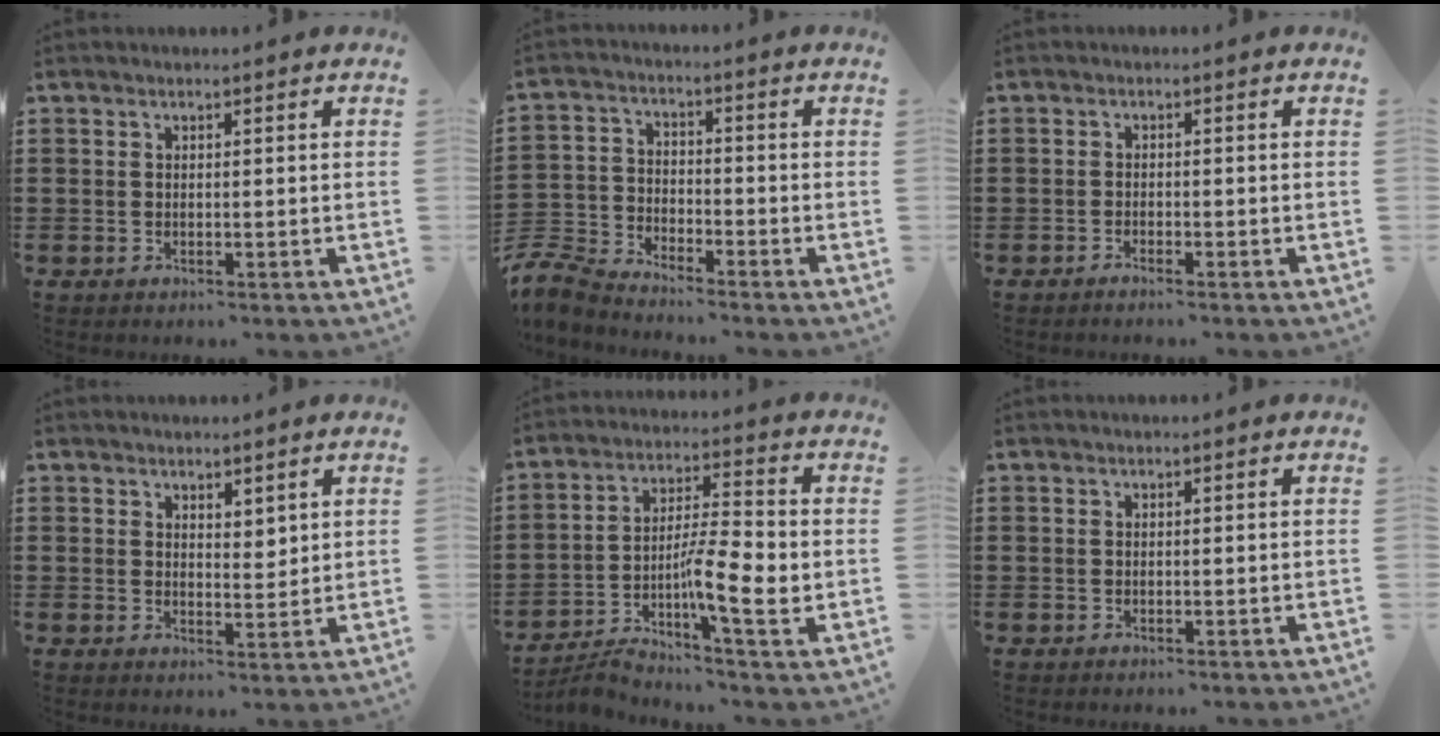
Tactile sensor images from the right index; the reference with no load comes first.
{"total": 5.5, "force": [-5.3, 0.9, 1.0], "torque": [-0.051, -0.004, -0.115]}
{"total": 1.1, "force": [-1.0, -0.1, 0.3], "torque": [-0.007, -0.001, -0.021]}
{"total": 2.5, "force": [2.2, 1.2, 0.4], "torque": [-0.004, 0.002, 0.041]}
{"total": 9.4, "force": [-2.8, 1.9, 8.7], "torque": [-0.161, -0.004, -0.053]}
{"total": 0.0}